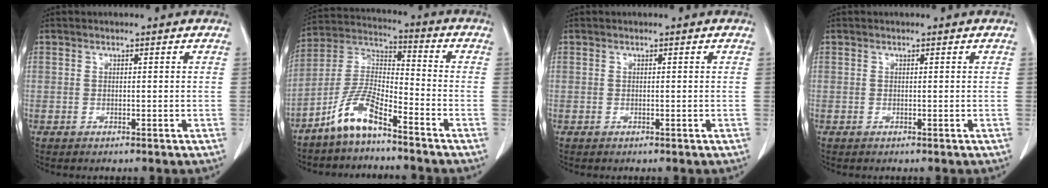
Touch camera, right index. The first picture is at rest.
{"total": 9.1, "force": [-6.5, 2.0, 6.0], "torque": [-0.136, 0.006, -0.133]}
{"total": 0.0}
{"total": 0.0}